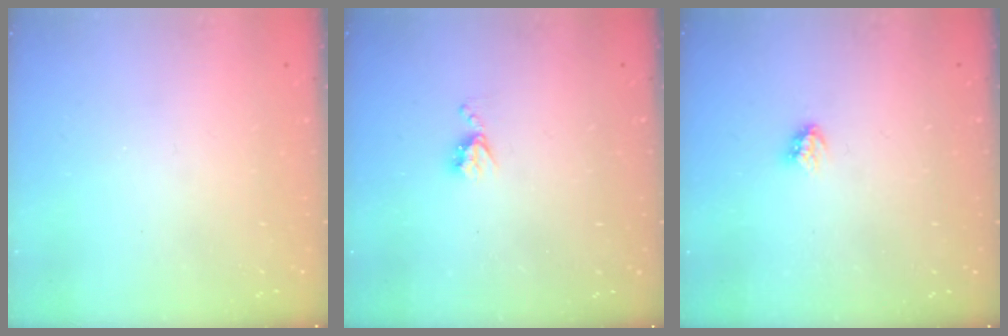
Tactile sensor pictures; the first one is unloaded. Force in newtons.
{"total": 4.2, "press": 4.2, "slide": 0.4}
{"total": 2.9, "press": 2.9, "slide": 0.4}